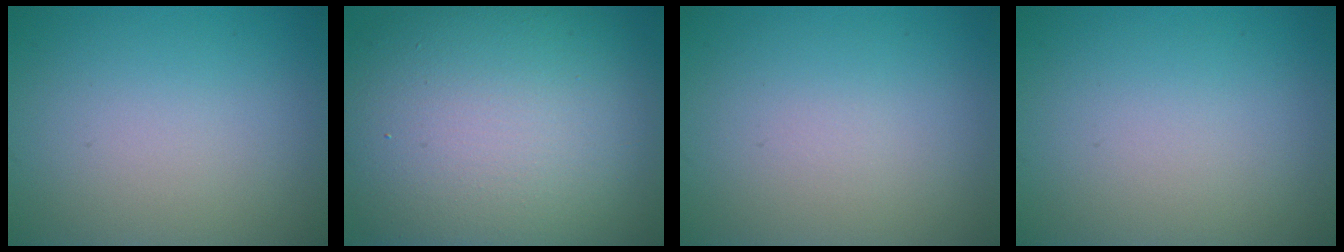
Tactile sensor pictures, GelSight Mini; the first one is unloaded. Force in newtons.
{"total": 15.9, "press": 15.9, "slide": 0.8}
{"total": 0.0}
{"total": 0.0}